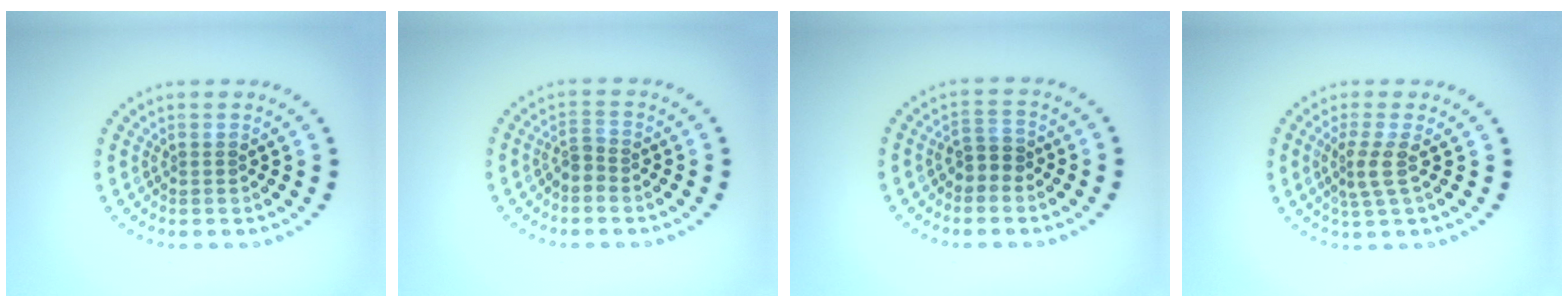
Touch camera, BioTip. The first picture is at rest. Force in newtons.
{"total": 1.7, "press": 1.2, "slide": 1.1}
{"total": 1.9, "press": 1.8, "slide": 0.7}
{"total": 2.4, "press": 1.7, "slide": 1.7}